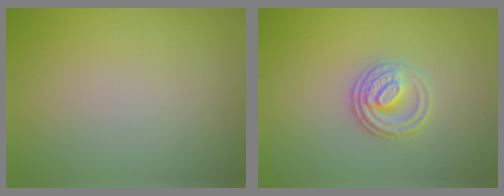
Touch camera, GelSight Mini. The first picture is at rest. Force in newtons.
{"total": 2.7, "press": 2.5, "slide": 0.9}